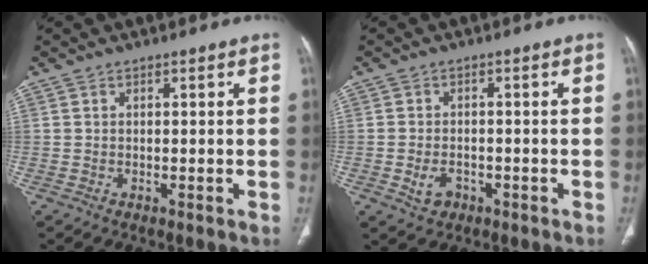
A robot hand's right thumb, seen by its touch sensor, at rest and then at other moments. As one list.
[{"total": 3.5, "force": [-1.4, 2.6, 1.9], "torque": [-0.031, 0.007, -0.017]}]